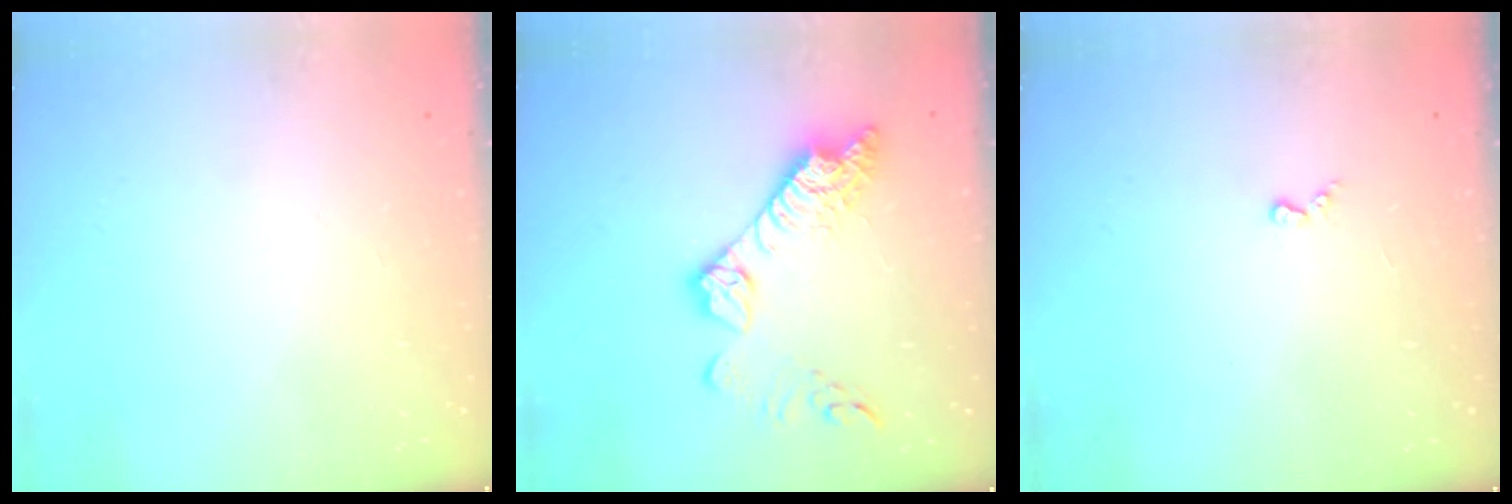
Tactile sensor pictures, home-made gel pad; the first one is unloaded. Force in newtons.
{"total": 15.3, "press": 15.3, "slide": 0.8}
{"total": 2.4, "press": 2.4, "slide": 0.4}